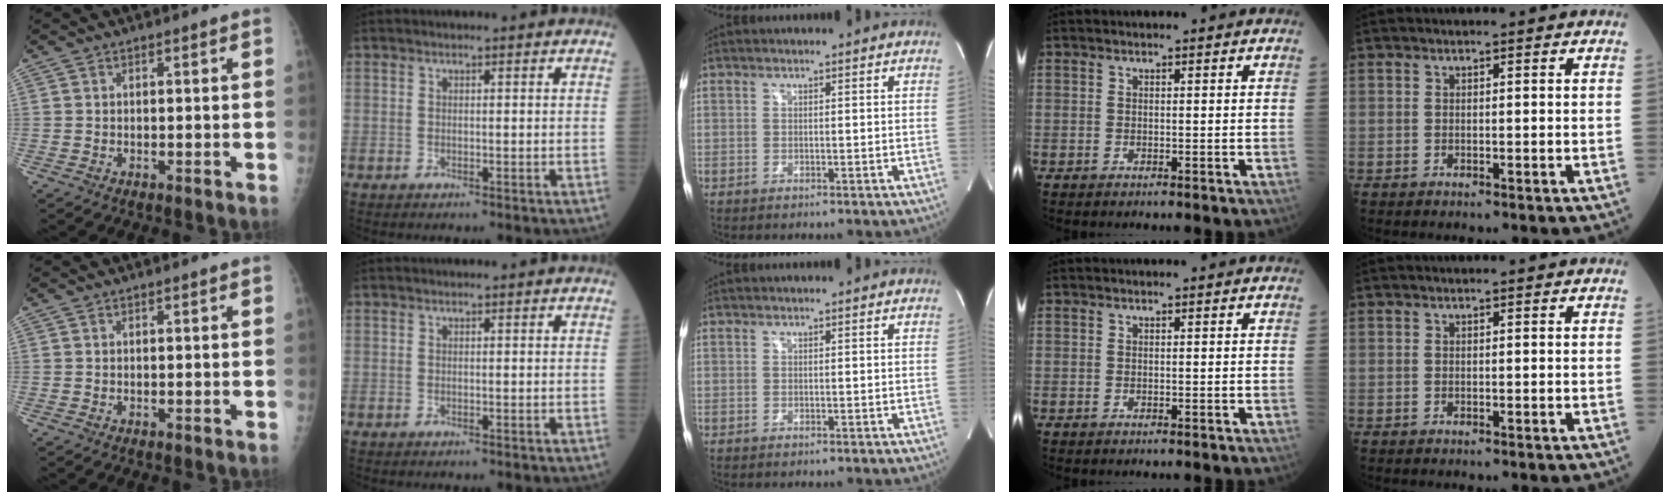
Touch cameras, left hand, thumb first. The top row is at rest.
{}